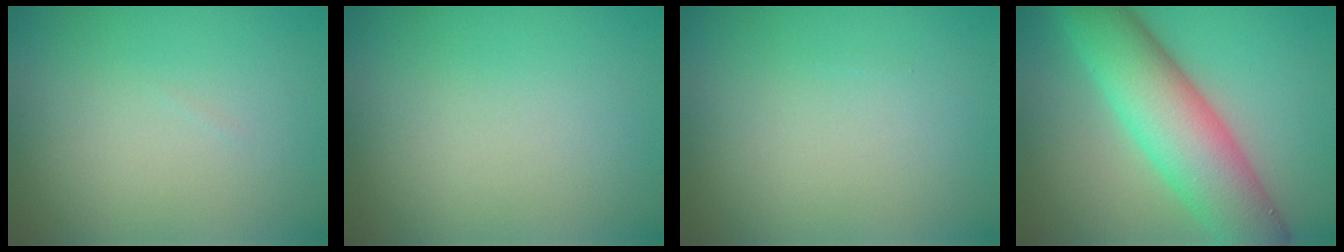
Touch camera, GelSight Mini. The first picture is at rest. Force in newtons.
{"total": 0.0}
{"total": 0.0}
{"total": 9.5, "press": 9.5, "slide": 0.3}